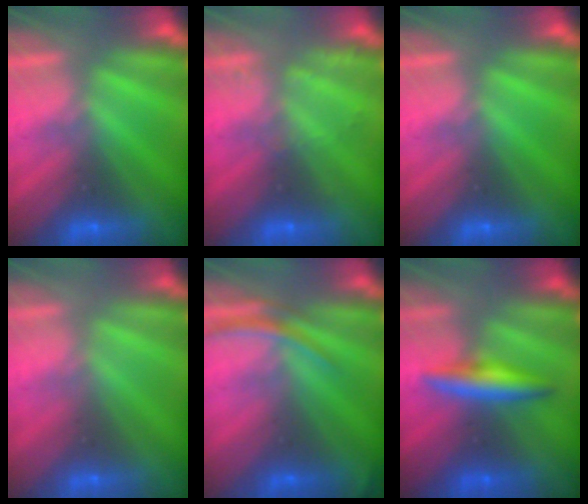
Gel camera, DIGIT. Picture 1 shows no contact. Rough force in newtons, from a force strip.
{"total": 2.0}
{"total": 0.0}
{"total": 3.5}
{"total": 2.8}
{"total": 2.6}